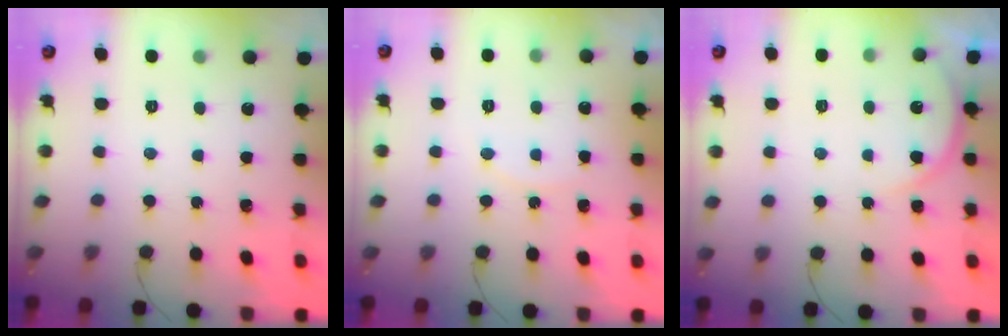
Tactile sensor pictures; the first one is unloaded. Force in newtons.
{"total": 4.2, "press": 4.2, "slide": 0.4}
{"total": 5.0, "press": 5.0, "slide": 0.5}